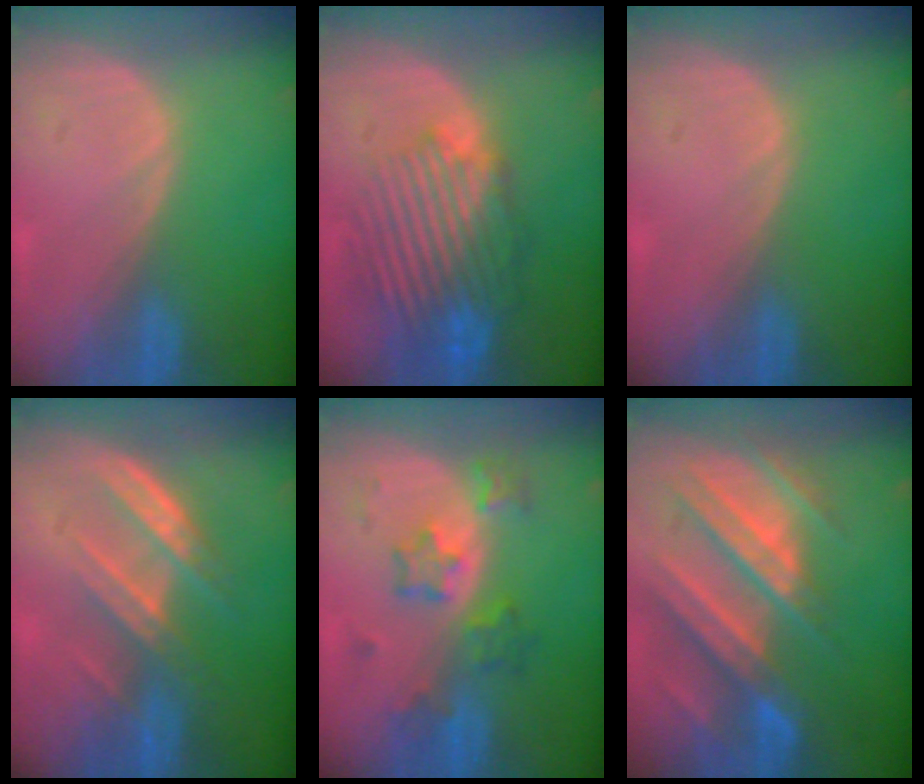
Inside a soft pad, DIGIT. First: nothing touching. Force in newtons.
{"total": 10.2, "press": 9.5, "slide": 3.9}
{"total": 0.0}
{"total": 7.1, "press": 6.5, "slide": 2.8}
{"total": 6.1, "press": 5.9, "slide": 1.2}
{"total": 11.2, "press": 9.9, "slide": 5.2}